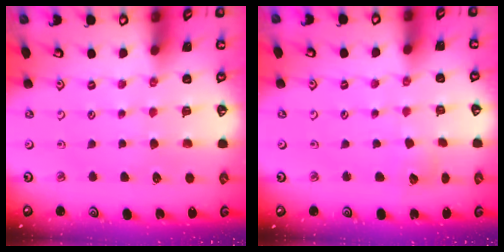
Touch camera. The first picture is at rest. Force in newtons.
{"total": 3.0, "press": 3.0, "slide": 0.4}